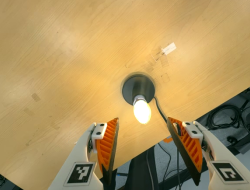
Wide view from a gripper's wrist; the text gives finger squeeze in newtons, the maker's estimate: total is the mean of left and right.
{"total": 0.0}